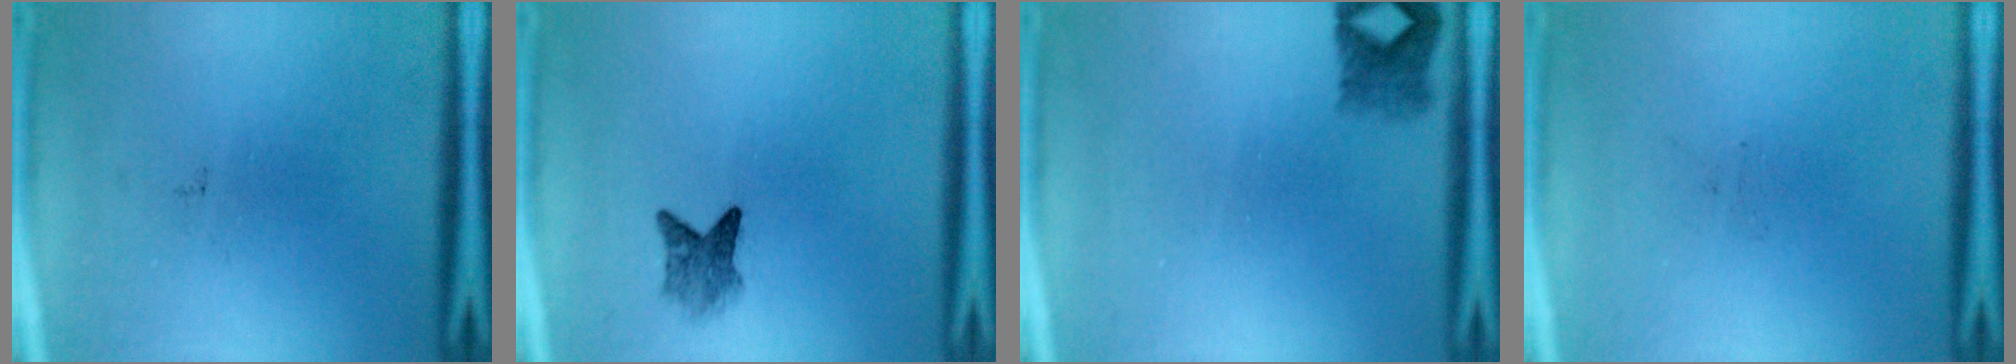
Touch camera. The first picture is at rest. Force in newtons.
{"total": 2.8}
{"total": 2.4}
{"total": 0.0}